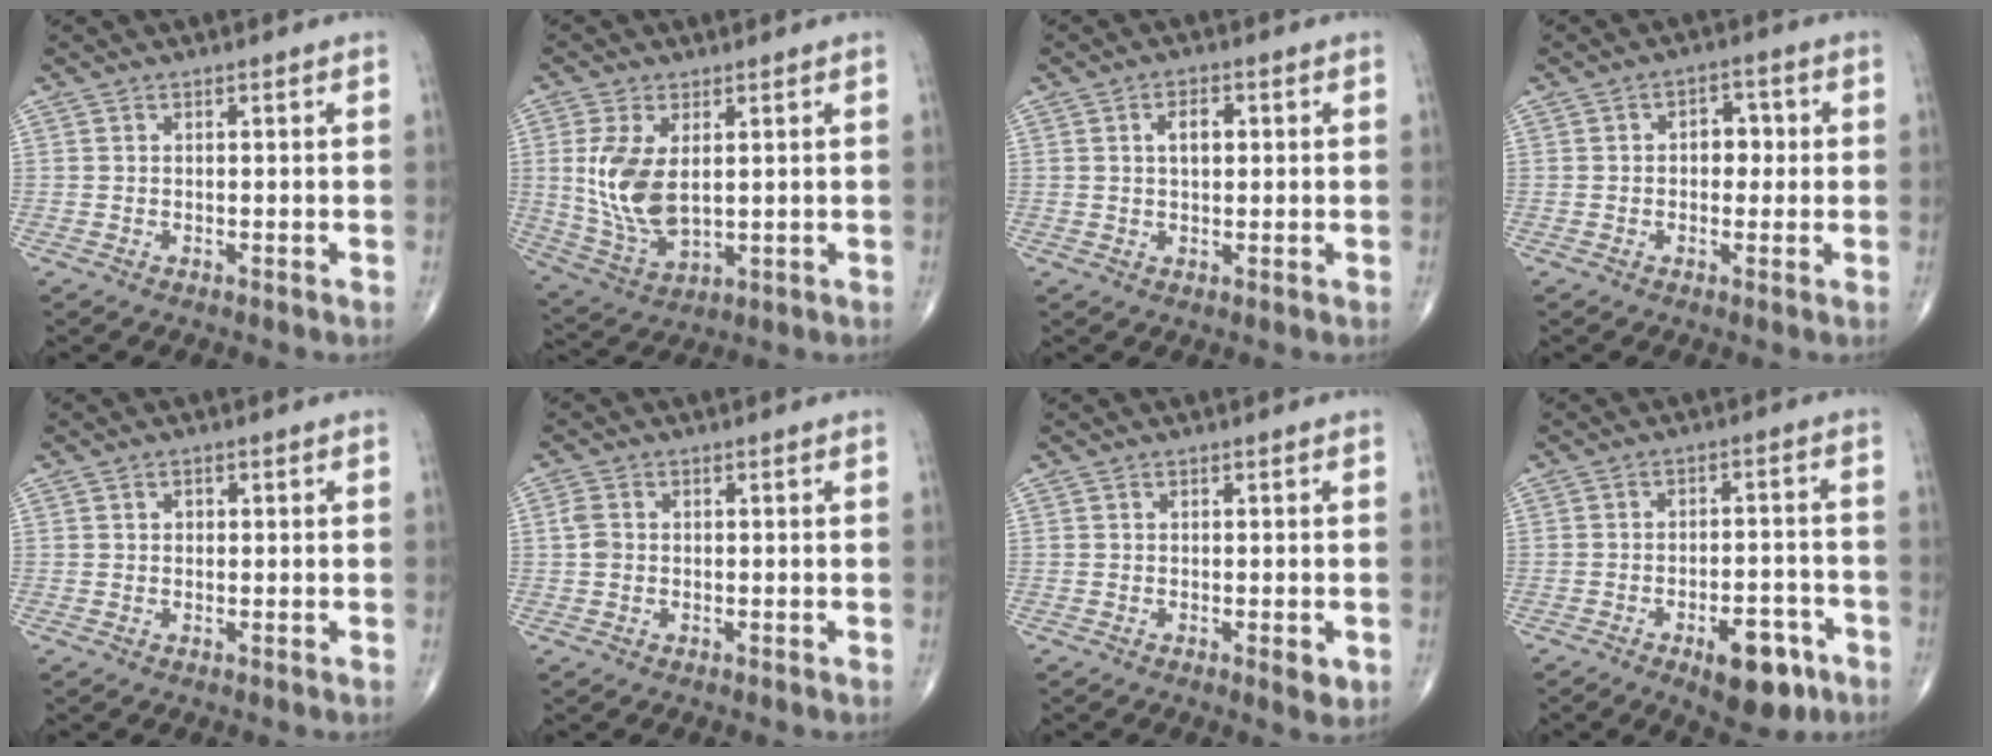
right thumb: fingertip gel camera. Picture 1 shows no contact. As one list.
[{"total": 10.9, "force": [1.7, 5.9, 9.1], "torque": [-0.184, -0.015, 0.047]}, {"total": 3.7, "force": [0.9, 2.1, 2.9], "torque": [-0.046, 0.003, 0.013]}, {"total": 4.4, "force": [0.3, 3.1, 3.2], "torque": [-0.021, 0.010, -0.003]}, {"total": 1.0, "force": [0.3, 0.8, 0.5], "torque": [-0.004, 0.001, 0.004]}, {"total": 2.2, "force": [0.1, 1.7, 1.4], "torque": [-0.031, 0.004, -0.001]}, {"total": 2.4, "force": [-0.7, 0.8, 2.2], "torque": [-0.024, -0.005, -0.007]}, {"total": 9.9, "force": [-5.2, 4.6, 7.1], "torque": [-0.079, 0.029, -0.067]}]